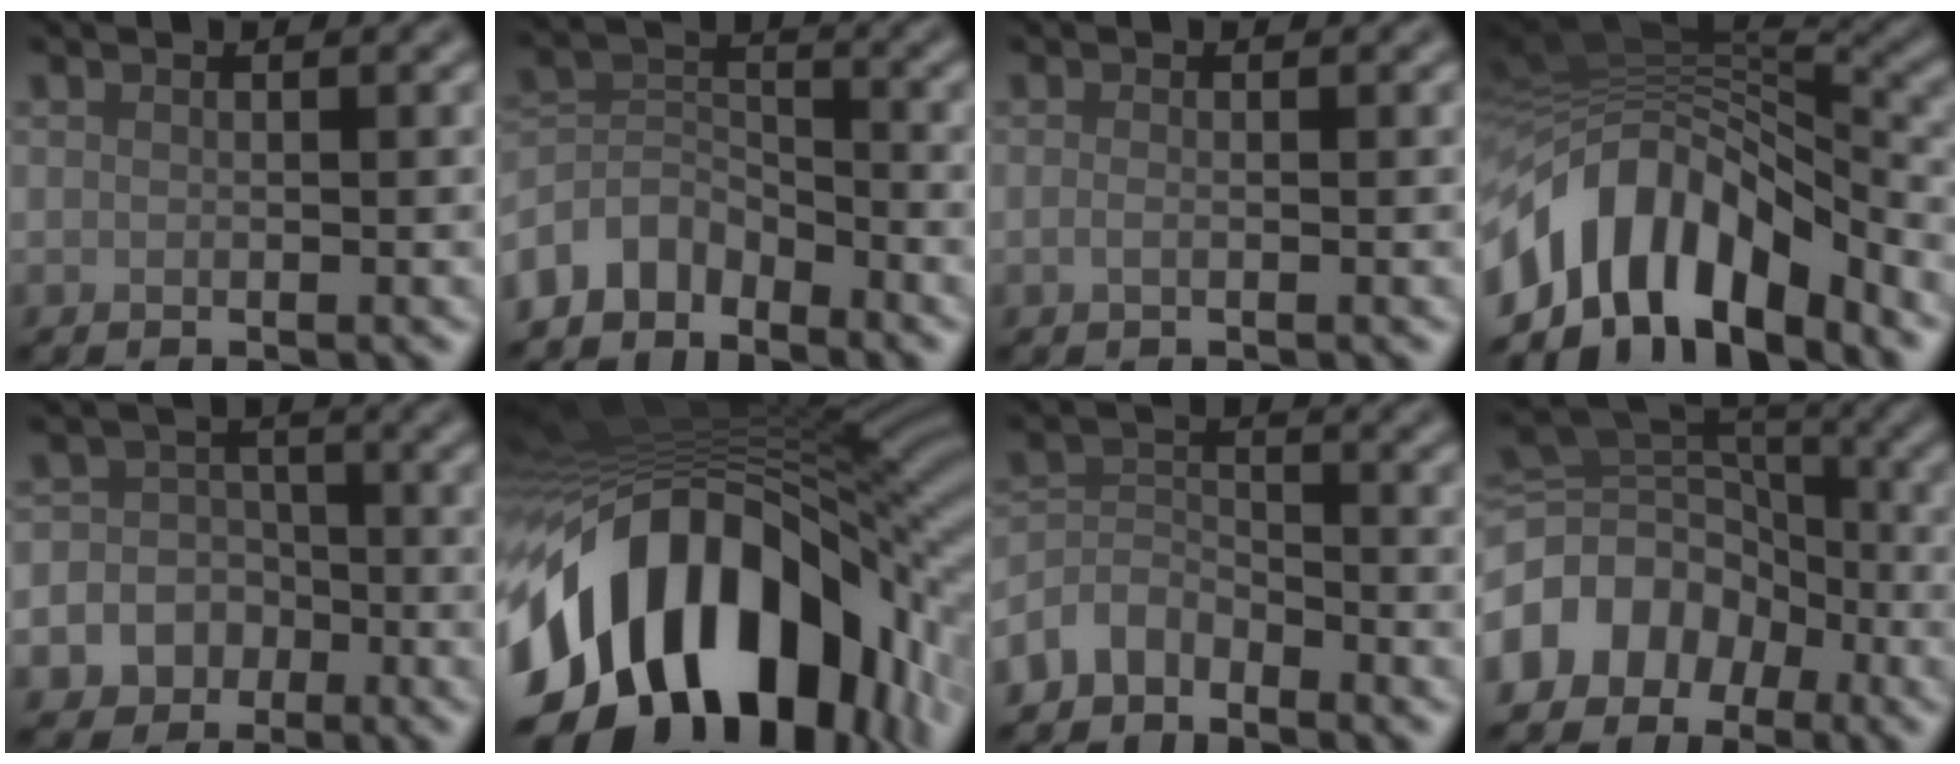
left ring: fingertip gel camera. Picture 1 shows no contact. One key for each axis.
{"total": 4.3, "fx": -3.5, "fy": 2.2, "fz": 1.2, "tx": -0.016, "ty": 0.003, "tz": -0.079}
{"total": 0.7, "fx": -0.2, "fy": 0.2, "fz": 0.6, "tx": -0.013, "ty": -0.003, "tz": -0.005}
{"total": 11.5, "fx": -5.6, "fy": 6.2, "fz": 7.8, "tx": -0.129, "ty": 0.009, "tz": -0.100}
{"total": 7.8, "fx": -3.5, "fy": 6.8, "fz": 1.2, "tx": -0.009, "ty": -0.011, "tz": -0.072}
{"total": 18.8, "fx": -6.2, "fy": 11.8, "fz": 13.3, "tx": -0.233, "ty": -0.023, "tz": -0.100}
{"total": 3.3, "fx": -2.8, "fy": 1.6, "fz": 0.7, "tx": -0.012, "ty": 0.006, "tz": -0.069}
{"total": 8.6, "fx": -4.4, "fy": 6.4, "fz": 3.7, "tx": -0.074, "ty": 0.012, "tz": -0.098}